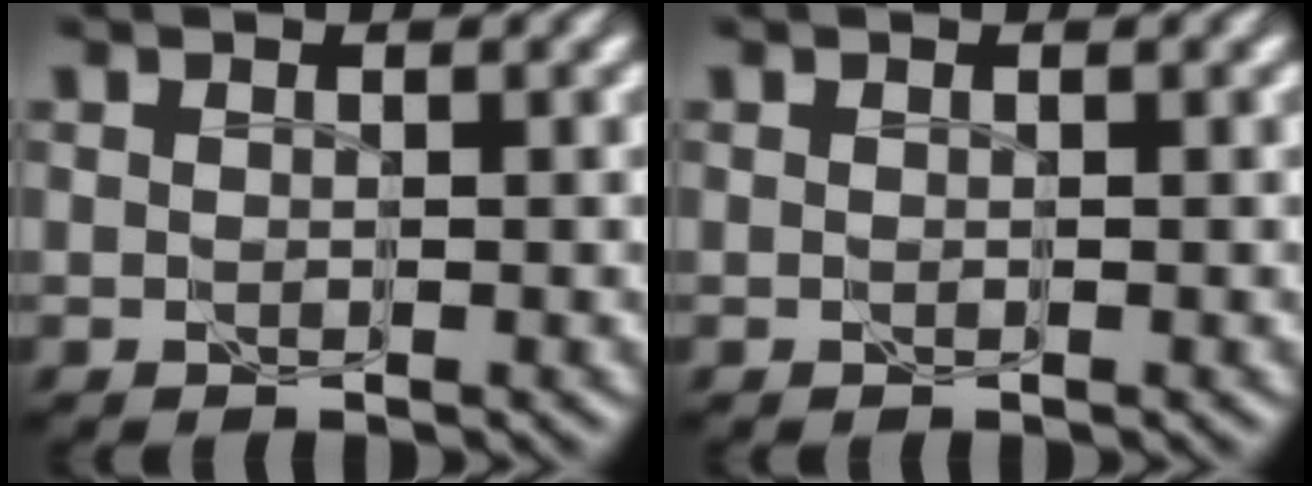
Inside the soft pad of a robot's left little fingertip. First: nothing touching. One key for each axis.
{"total": 0.0}